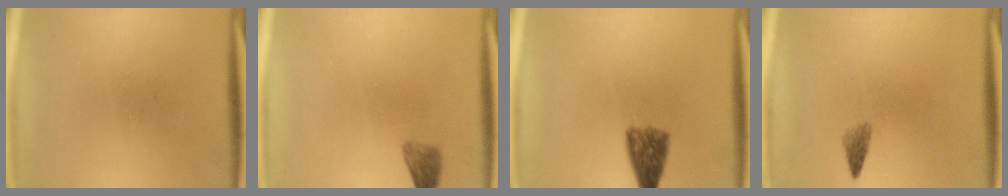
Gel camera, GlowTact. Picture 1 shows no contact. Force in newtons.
{"total": 2.1}
{"total": 5.1}
{"total": 1.5}